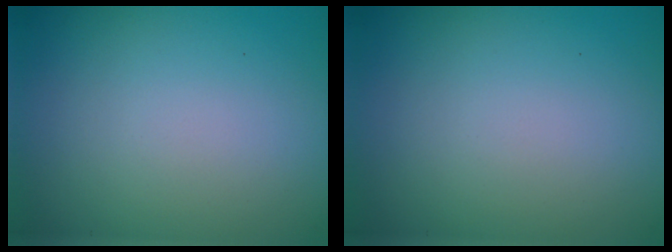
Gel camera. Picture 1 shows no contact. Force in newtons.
{"total": 0.0}